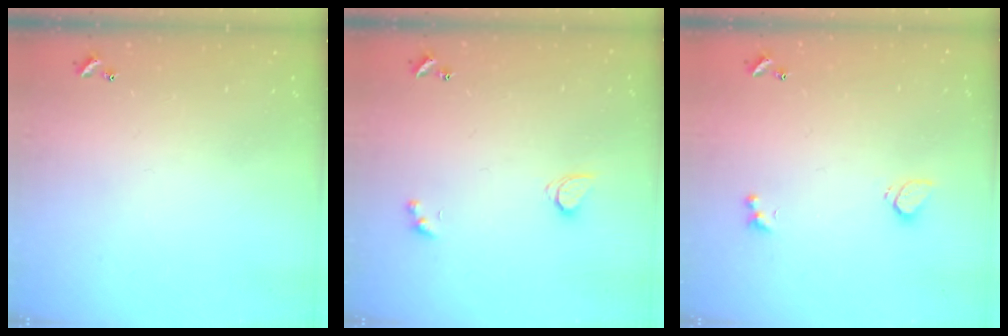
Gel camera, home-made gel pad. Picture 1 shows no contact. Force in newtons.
{"total": 2.6, "press": 2.6, "slide": 0.5}
{"total": 1.9, "press": 1.8, "slide": 0.5}